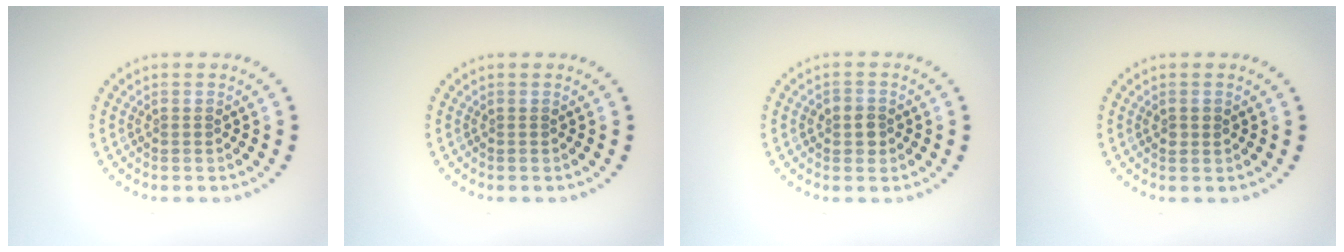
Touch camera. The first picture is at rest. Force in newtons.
{"total": 0.0}
{"total": 1.7, "press": 1.6, "slide": 0.3}
{"total": 1.0, "press": 1.0, "slide": 0.1}